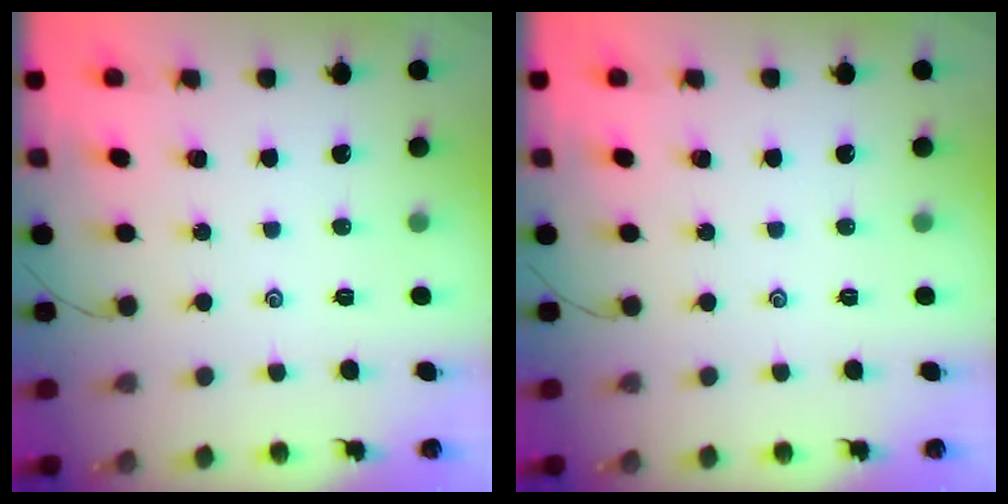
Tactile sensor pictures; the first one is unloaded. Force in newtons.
{"total": 0.0}